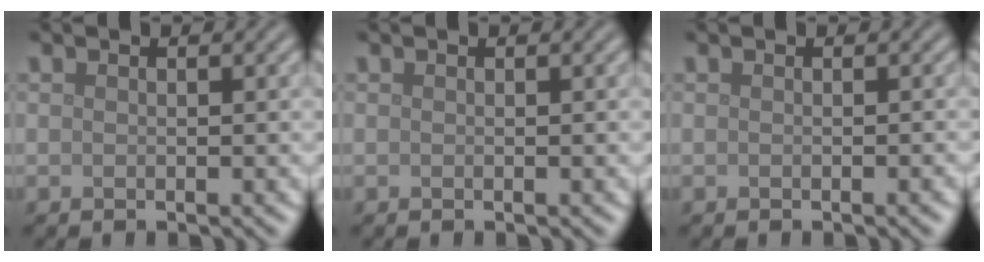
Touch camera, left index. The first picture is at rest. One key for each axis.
{"total": 0.0}
{"total": 0.7, "fx": -0.3, "fy": 0.1, "fz": 0.6, "tx": -0.005, "ty": 0.002, "tz": -0.003}